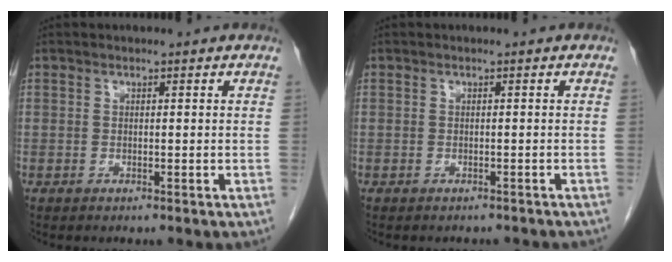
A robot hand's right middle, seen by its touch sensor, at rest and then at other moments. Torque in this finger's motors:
{"motor_torque": [-0.14, 0.15, 0.00, -0.02]}